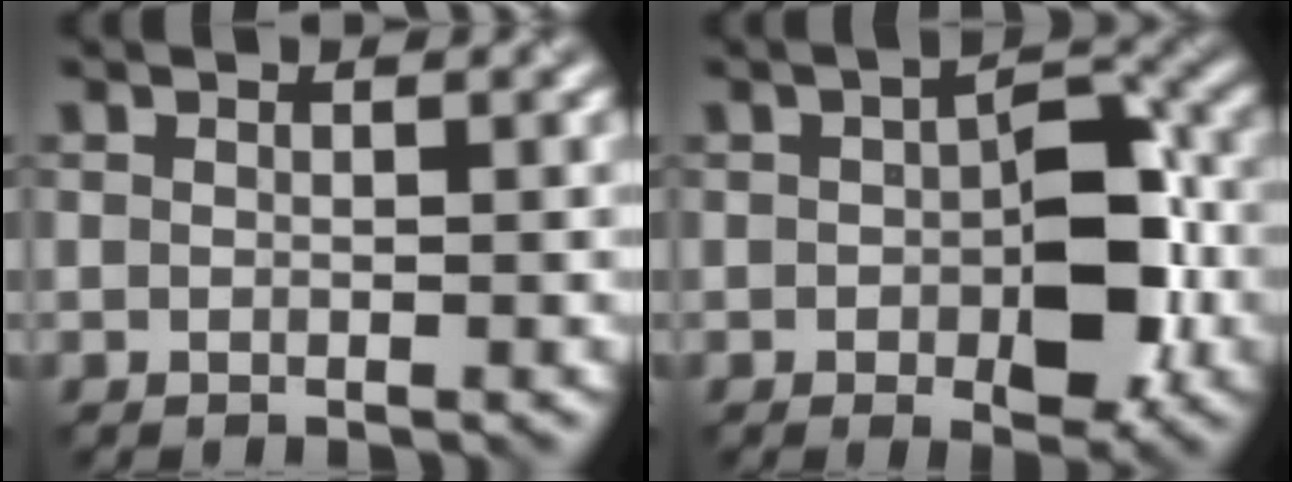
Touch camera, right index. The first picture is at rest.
{"total": 7.1, "force": [-0.8, 3.8, 6.0], "torque": [-0.081, -0.001, -0.014]}